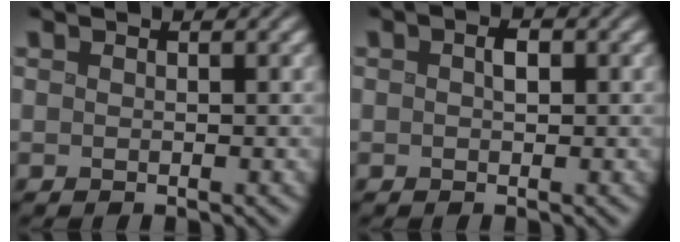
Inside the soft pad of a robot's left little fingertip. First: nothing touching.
{"total": 1.5, "force": [0.1, 0.8, 1.3], "torque": [-0.025, 0.005, -0.001]}